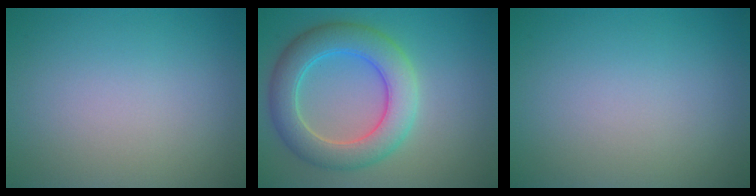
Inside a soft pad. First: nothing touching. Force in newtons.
{"total": 6.2, "press": 6.2, "slide": 0.4}
{"total": 0.0}